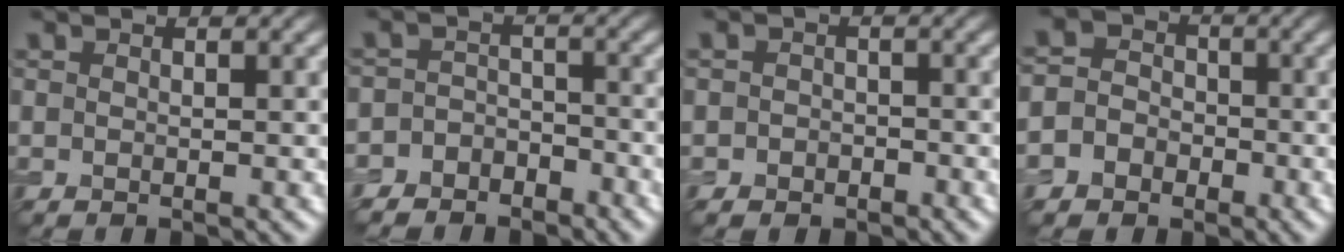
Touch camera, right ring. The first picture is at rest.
{"total": 4.7, "force": [-3.7, 2.8, -0.1], "torque": [0.037, 0.004, -0.066]}
{"total": 1.5, "force": [-0.7, 1.3, 0.2], "torque": [0.014, 0.002, -0.018]}
{"total": 5.7, "force": [-2.5, 5.0, 0.9], "torque": [0.001, -0.001, -0.064]}